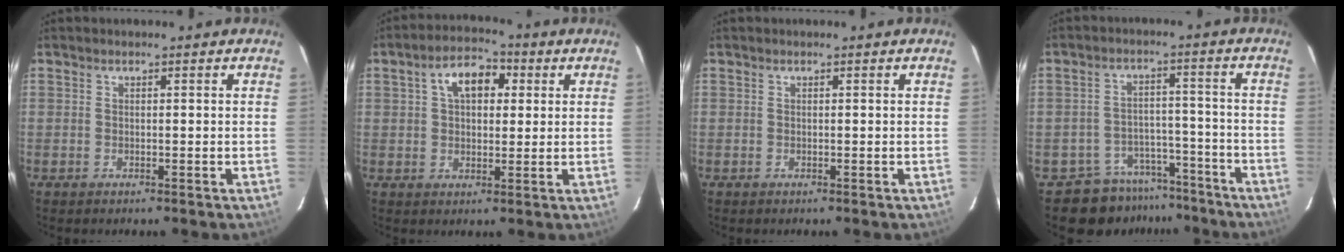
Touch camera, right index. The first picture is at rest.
{"total": 8.1, "force": [2.5, 4.9, 6.0], "torque": [-0.099, 0.030, 0.041]}
{"total": 0.0}
{"total": 9.2, "force": [-7.6, 5.2, 0.7], "torque": [-0.019, 0.035, -0.100]}